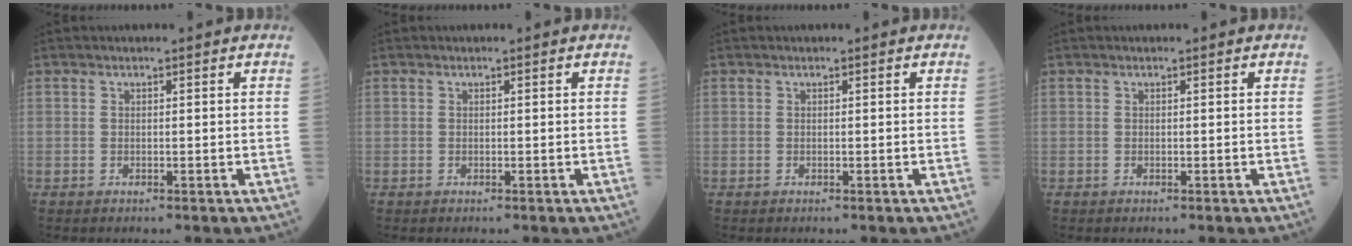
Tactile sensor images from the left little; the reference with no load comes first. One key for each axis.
{"total": 0.0}
{"total": 0.0}
{"total": 0.0}